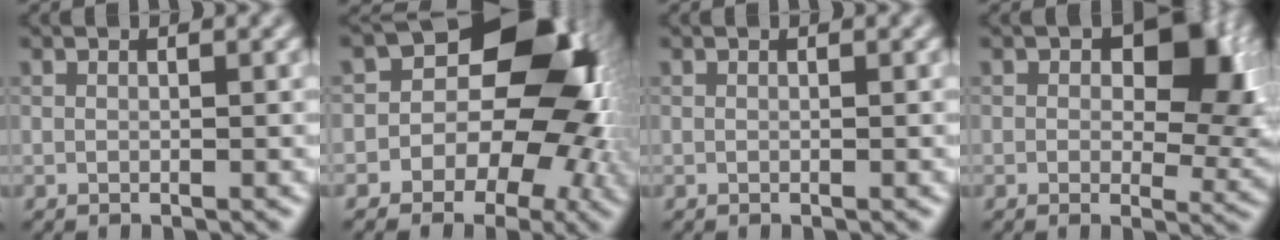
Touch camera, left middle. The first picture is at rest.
{"total": 11.1, "force": [-1.0, 8.4, 7.2], "torque": [-0.022, 0.021, -0.041]}
{"total": 0.0}
{"total": 6.9, "force": [1.7, 4.0, 5.3], "torque": [-0.076, 0.003, 0.038]}